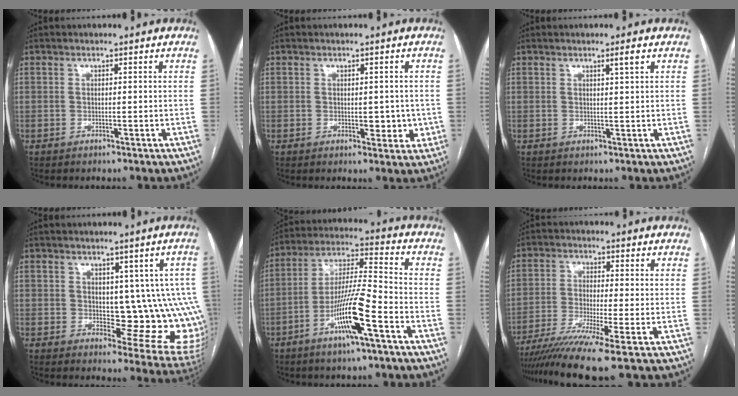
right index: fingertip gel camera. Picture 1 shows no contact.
{"total": 4.0, "force": [-0.4, 2.3, 3.3], "torque": [-0.033, 0.003, 0.002]}
{"total": 1.4, "force": [0.8, -0.5, 1.1], "torque": [-0.019, -0.004, 0.014]}
{"total": 12.2, "force": [1.2, 5.9, 10.7], "torque": [-0.103, 0.002, 0.025]}
{"total": 12.6, "force": [-5.7, 0.7, 11.2], "torque": [-0.214, -0.001, -0.105]}
{"total": 9.9, "force": [-7.4, -2.0, 6.3], "torque": [-0.101, -0.026, -0.121]}